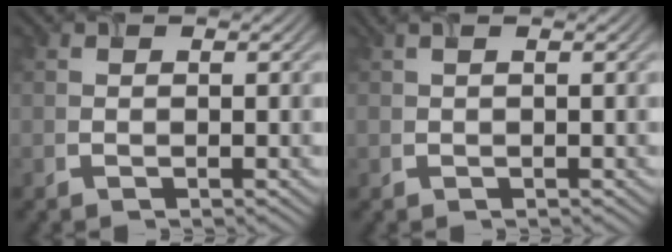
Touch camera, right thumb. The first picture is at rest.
{"total": 1.6, "force": [0.6, 0.6, 1.4], "torque": [-0.024, 0.005, 0.007]}